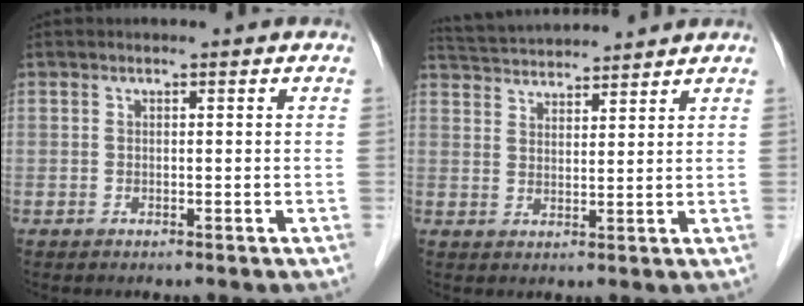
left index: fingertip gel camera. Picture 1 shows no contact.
{"total": 8.1, "force": [7.8, 0.1, 1.9], "torque": [-0.044, 0.027, 0.130]}